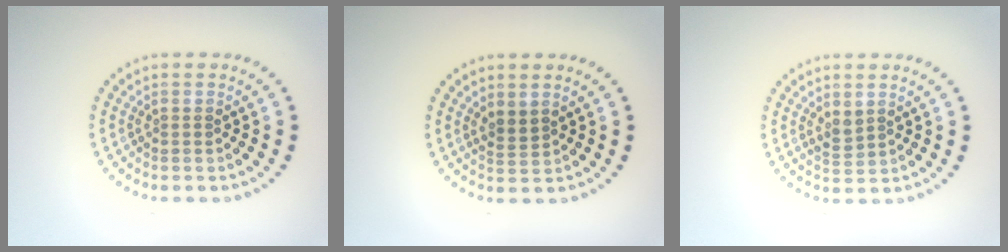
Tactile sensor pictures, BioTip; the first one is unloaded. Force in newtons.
{"total": 1.5, "press": 1.2, "slide": 0.9}
{"total": 1.4, "press": 1.3, "slide": 0.5}